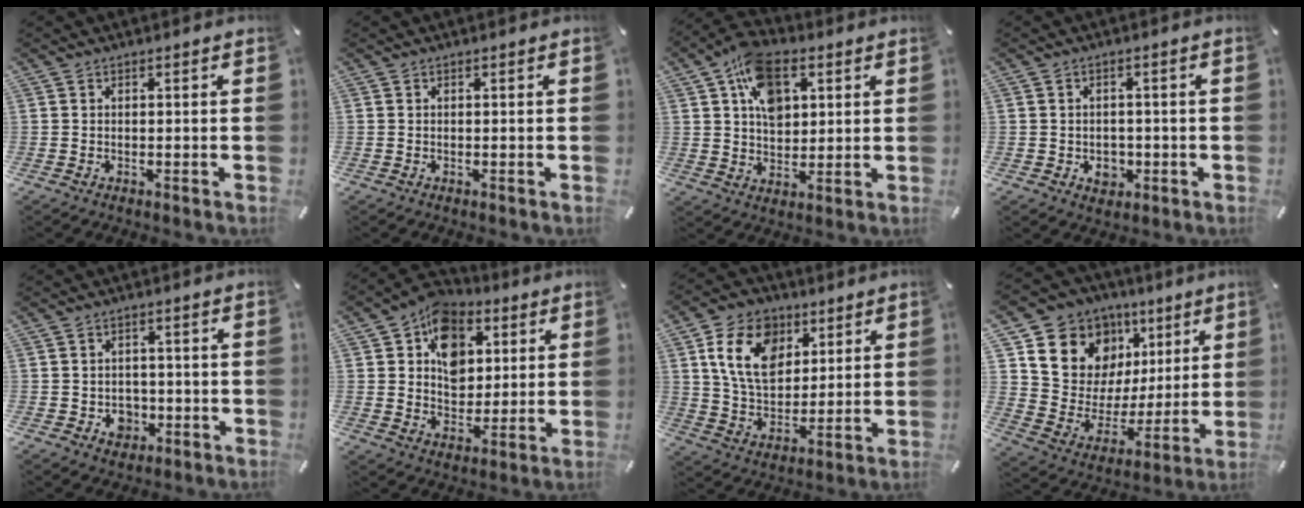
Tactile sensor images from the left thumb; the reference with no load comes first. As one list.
[{"total": 0.0}, {"total": 12.1, "force": [4.8, 8.4, 7.2], "torque": [-0.124, -0.001, 0.091]}, {"total": 3.9, "force": [-0.9, 3.3, 1.7], "torque": [-0.012, -0.001, -0.019]}, {"total": 4.6, "force": [-1.2, 4.1, 1.6], "torque": [-0.012, 0.001, -0.021]}, {"total": 11.6, "force": [4.0, 9.3, 5.6], "torque": [-0.087, -0.014, 0.074]}, {"total": 14.0, "force": [5.9, 10.1, 7.7], "torque": [-0.148, -0.012, 0.107]}, {"total": 13.9, "force": [7.4, 11.4, 3.0], "torque": [-0.055, -0.064, 0.145]}]